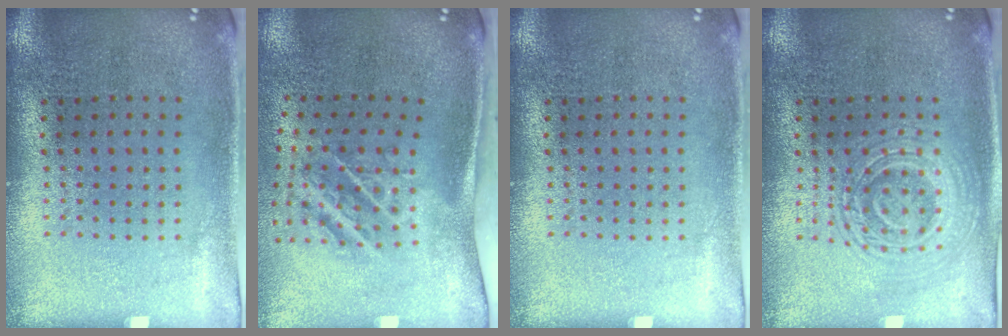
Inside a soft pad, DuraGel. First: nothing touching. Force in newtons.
{"total": 2.0, "press": 1.2, "slide": 1.7}
{"total": 0.0}
{"total": 2.9, "press": 2.8, "slide": 0.5}